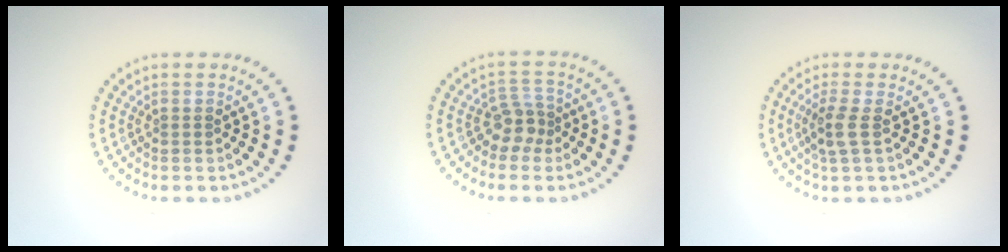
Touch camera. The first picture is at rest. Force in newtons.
{"total": 2.5, "press": 1.9, "slide": 1.6}
{"total": 2.1, "press": 1.8, "slide": 1.2}